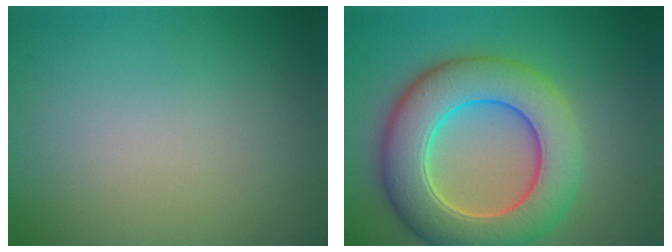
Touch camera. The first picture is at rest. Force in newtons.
{"total": 9.1, "press": 9.1, "slide": 0.2}